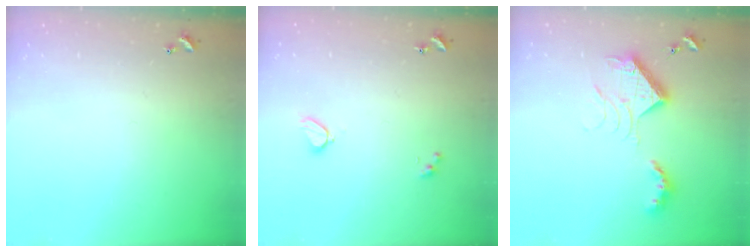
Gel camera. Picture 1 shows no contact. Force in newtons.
{"total": 2.1, "press": 2.0, "slide": 0.5}
{"total": 13.3, "press": 13.3, "slide": 0.4}